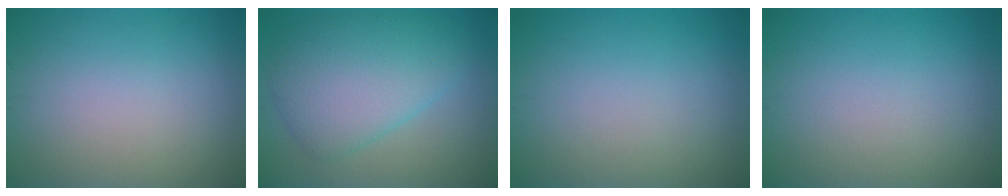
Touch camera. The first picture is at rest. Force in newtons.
{"total": 6.8, "press": 6.8, "slide": 0.1}
{"total": 0.0}
{"total": 0.0}